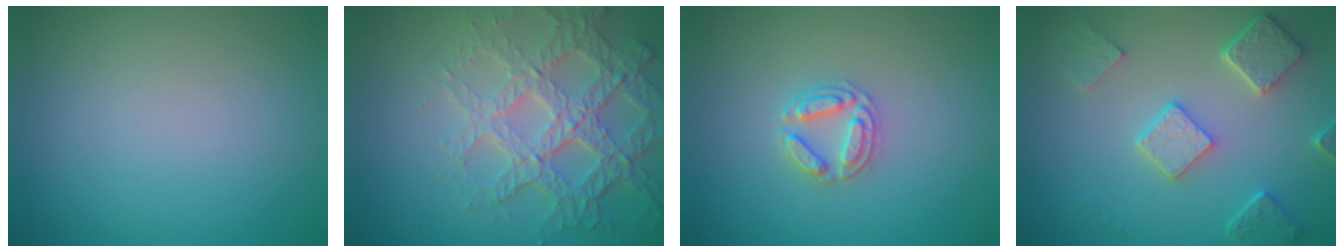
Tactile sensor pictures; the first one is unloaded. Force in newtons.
{"total": 7.4, "press": 5.3, "slide": 5.2}
{"total": 2.8, "press": 2.7, "slide": 0.5}
{"total": 4.9, "press": 3.9, "slide": 3.0}